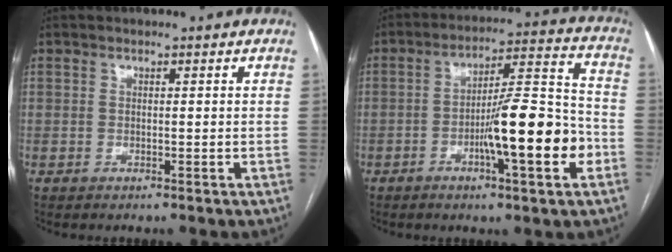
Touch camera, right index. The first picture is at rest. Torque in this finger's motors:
{"motor_torque": [2.14, 0.00, 1.04, 0.21]}